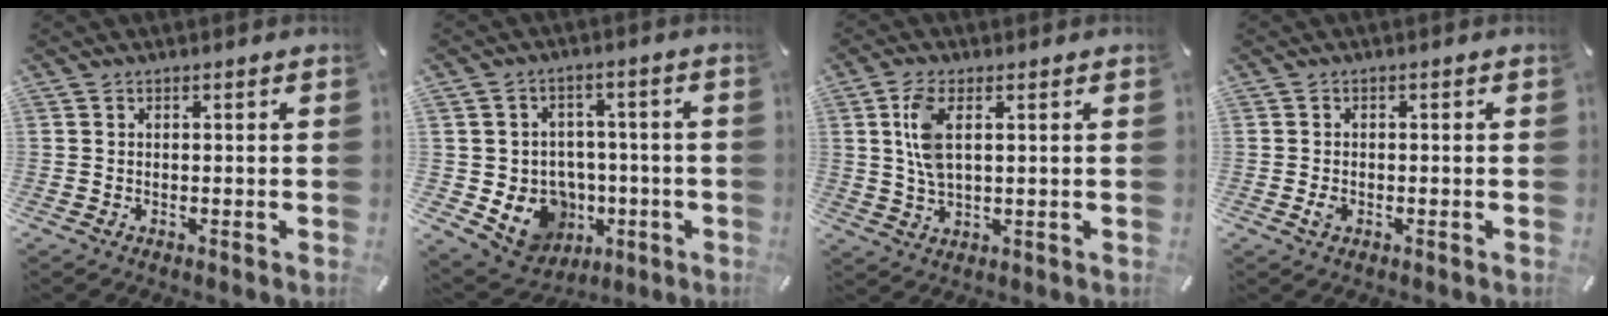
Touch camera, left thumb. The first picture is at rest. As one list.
[{"total": 11.0, "force": [-2.5, 10.2, 3.4], "torque": [-0.057, 0.004, -0.030]}, {"total": 6.8, "force": [1.7, 3.1, 5.8], "torque": [-0.142, -0.001, 0.024]}, {"total": 1.7, "force": [-0.5, 1.2, 1.1], "torque": [-0.020, 0.003, -0.009]}]